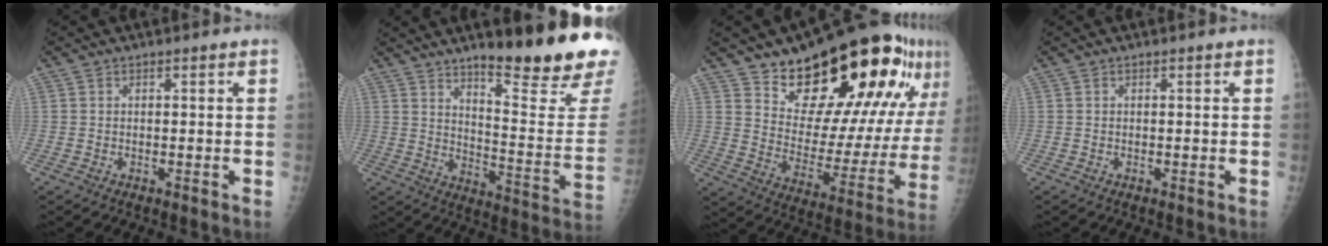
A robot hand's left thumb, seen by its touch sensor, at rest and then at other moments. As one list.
[{"total": 22.4, "force": [15.7, 3.8, 15.5], "torque": [-0.188, -0.107, 0.226]}, {"total": 26.5, "force": [16.9, 11.1, 17.2], "torque": [-0.211, -0.086, 0.253]}, {"total": 0.0}]